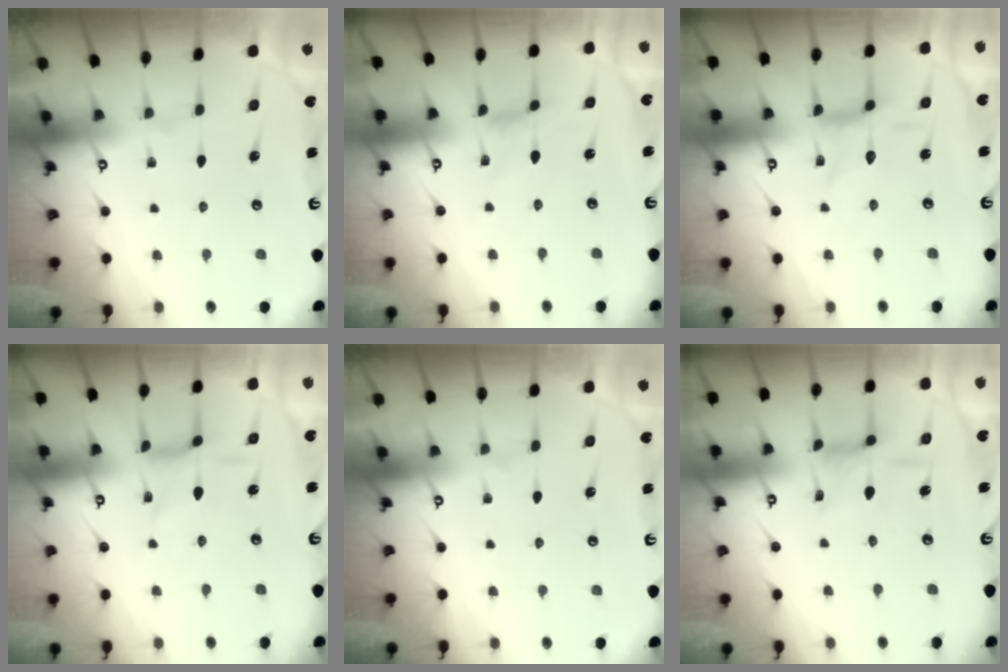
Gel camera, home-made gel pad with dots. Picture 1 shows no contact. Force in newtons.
{"total": 0.0}
{"total": 1.2, "press": 1.2, "slide": 0.1}
{"total": 1.2, "press": 1.2, "slide": 0.2}
{"total": 0.0}
{"total": 5.7, "press": 5.7, "slide": 0.6}